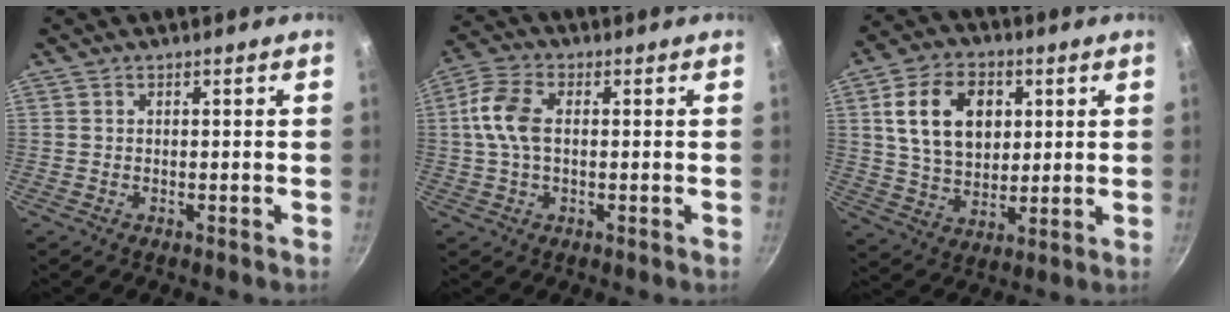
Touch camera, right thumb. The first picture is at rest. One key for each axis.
{"total": 8.0, "fx": 0.7, "fy": 4.8, "fz": 6.3, "tx": -0.132, "ty": 0.018, "tz": 0.006}
{"total": 14.7, "fx": 3.8, "fy": 10.4, "fz": 9.7, "tx": -0.144, "ty": -0.004, "tz": 0.067}